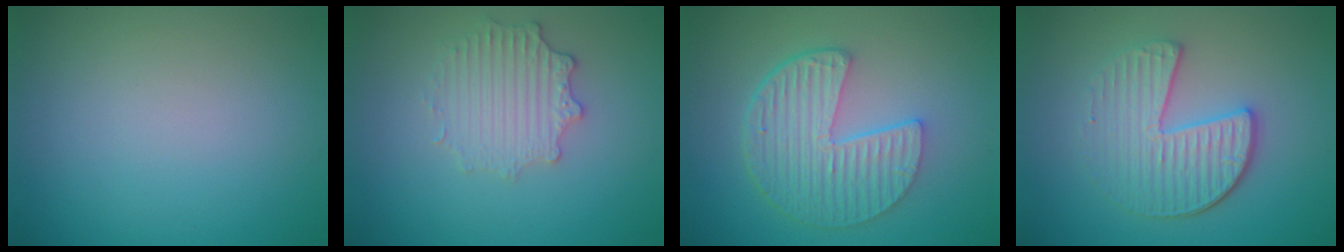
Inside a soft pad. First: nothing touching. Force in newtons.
{"total": 2.6, "press": 2.5, "slide": 0.9}
{"total": 6.1, "press": 4.4, "slide": 4.2}
{"total": 4.2, "press": 3.6, "slide": 2.1}